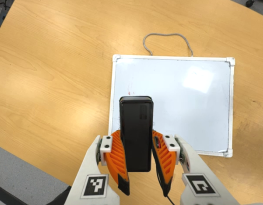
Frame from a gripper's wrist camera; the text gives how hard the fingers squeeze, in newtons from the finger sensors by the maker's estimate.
{"total": 11.5, "left": 9.4, "right": 13.5}